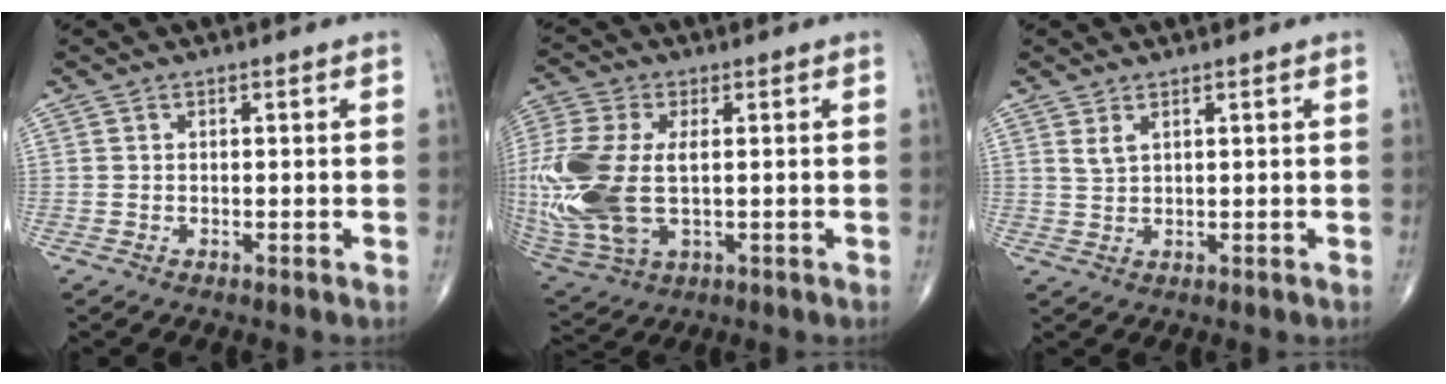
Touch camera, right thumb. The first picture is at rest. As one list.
[{"total": 20.8, "force": [-0.2, 11.7, 17.2], "torque": [-0.438, -0.014, 0.009]}, {"total": 1.8, "force": [1.1, 0.7, 1.2], "torque": [-0.026, -0.003, 0.029]}]